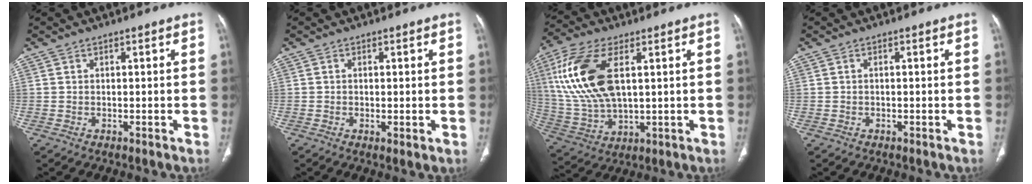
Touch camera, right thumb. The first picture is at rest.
{"total": 1.7, "force": [-0.3, 0.3, 1.6], "torque": [-0.036, -0.008, -0.005]}
{"total": 17.5, "force": [4.6, 8.7, 14.4], "torque": [-0.312, -0.008, 0.095]}
{"total": 0.0}